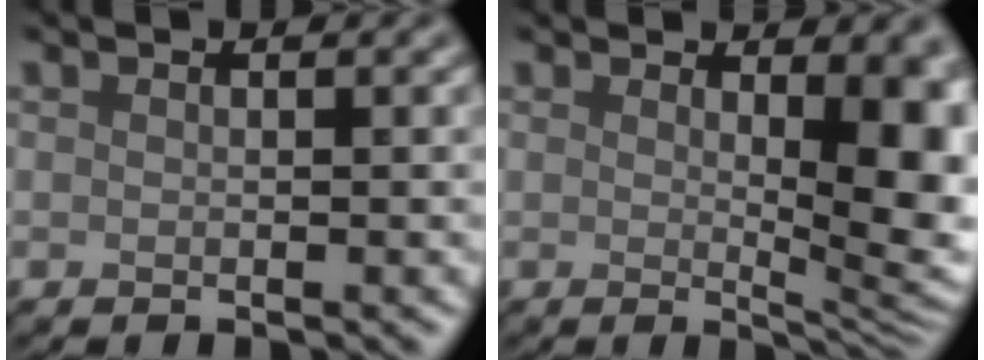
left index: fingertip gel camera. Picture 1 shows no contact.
{"total": 8.1, "force": [1.4, 3.1, 7.4], "torque": [-0.059, -0.002, 0.019]}